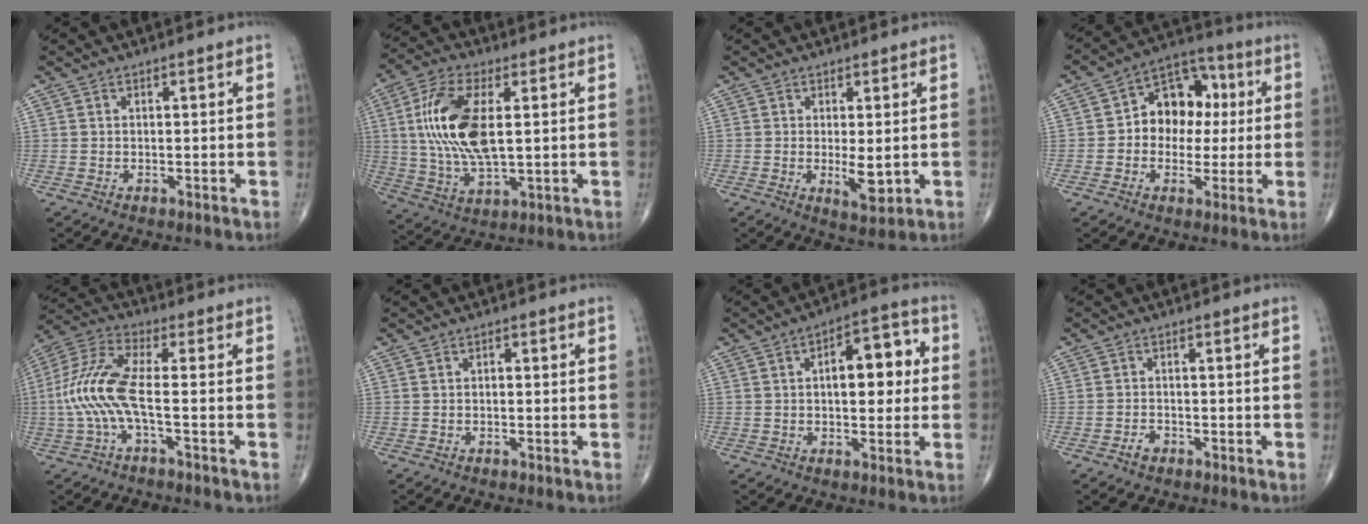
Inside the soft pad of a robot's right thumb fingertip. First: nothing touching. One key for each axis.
{"total": 15.8, "fx": 2.4, "fy": 6.9, "fz": 14.0, "tx": -0.289, "ty": -0.005, "tz": 0.047}
{"total": 4.3, "fx": -0.2, "fy": 1.5, "fz": 4.0, "tx": -0.059, "ty": -0.014, "tz": 0.004}
{"total": 12.3, "fx": 1.0, "fy": 9.2, "fz": 8.0, "tx": -0.075, "ty": 0.030, "tz": 0.005}
{"total": 11.5, "fx": -1.8, "fy": 3.2, "fz": 10.9, "tx": -0.266, "ty": 0.033, "tz": -0.041}
{"total": 0.6, "fx": 0.0, "fy": 0.3, "fz": 0.5, "tx": -0.008, "ty": 0.001, "tz": -0.002}
{"total": 11.1, "fx": 1.6, "fy": 5.5, "fz": 9.6, "tx": -0.104, "ty": 0.019, "tz": 0.017}
{"total": 1.6, "fx": -1.1, "fy": 0.9, "fz": 0.7, "tx": -0.012, "ty": 0.006, "tz": -0.020}